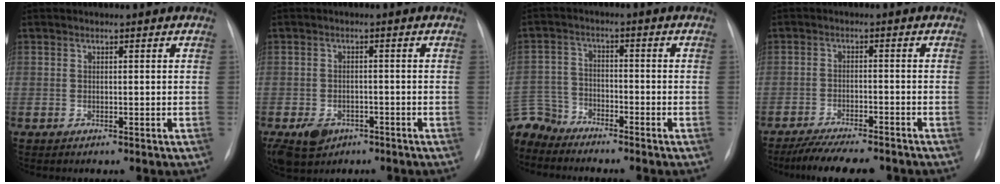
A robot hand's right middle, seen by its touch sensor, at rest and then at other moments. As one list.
[{"total": 6.3, "force": [-3.5, 4.5, 2.7], "torque": [-0.052, -0.001, -0.045]}, {"total": 7.3, "force": [-7.0, 2.2, 0.1], "torque": [-0.010, 0.005, -0.143]}, {"total": 11.1, "force": [-9.7, 1.9, 5.1], "torque": [-0.075, -0.007, -0.143]}]